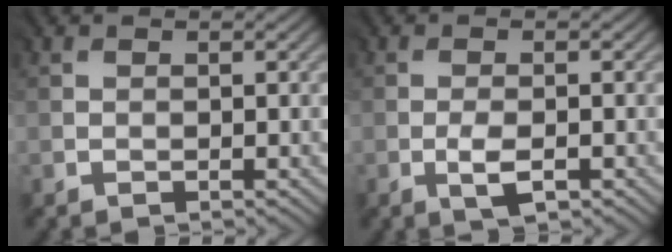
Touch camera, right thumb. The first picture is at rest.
{"total": 2.4, "force": [-1.2, 0.8, 1.8], "torque": [-0.040, -0.005, -0.021]}